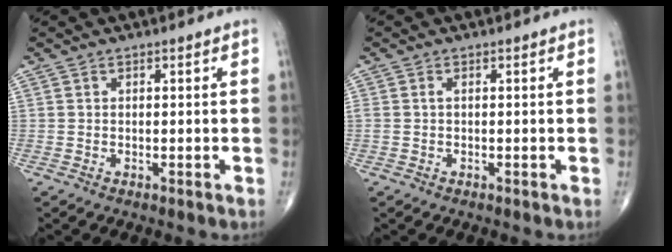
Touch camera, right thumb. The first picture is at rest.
{"total": 0.8, "force": [0.1, 0.3, 0.7], "torque": [-0.022, 0.006, 0.003]}